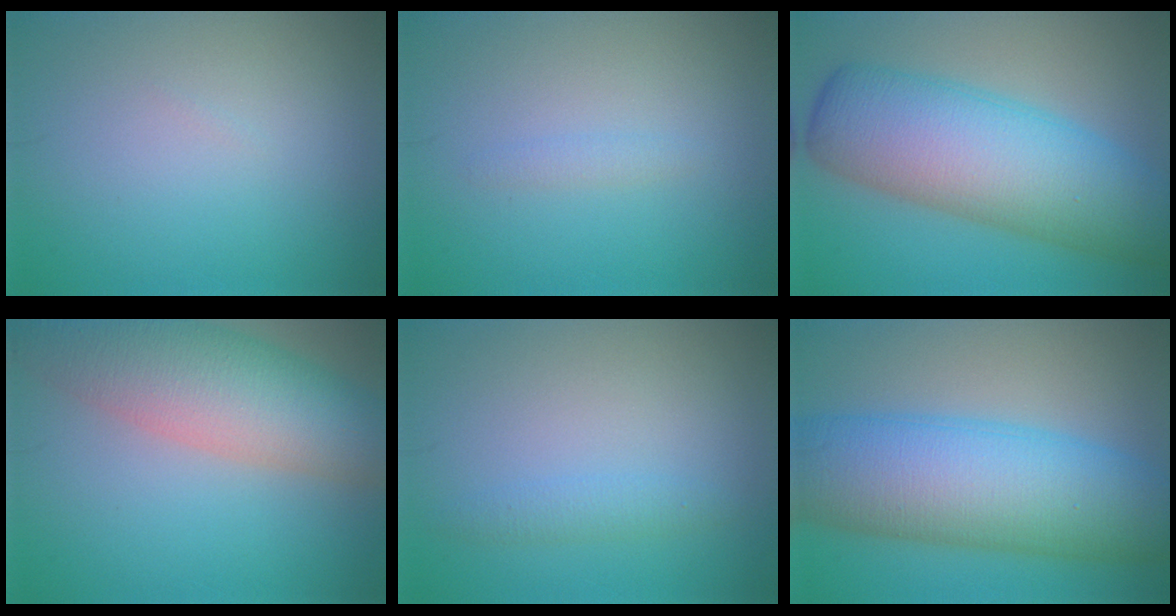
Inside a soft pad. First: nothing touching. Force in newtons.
{"total": 0.8, "press": 0.8, "slide": 0.0}
{"total": 11.5, "press": 11.5, "slide": 0.2}
{"total": 9.6, "press": 9.6, "slide": 0.6}
{"total": 1.4, "press": 1.4, "slide": 0.1}
{"total": 11.9, "press": 11.9, "slide": 0.2}